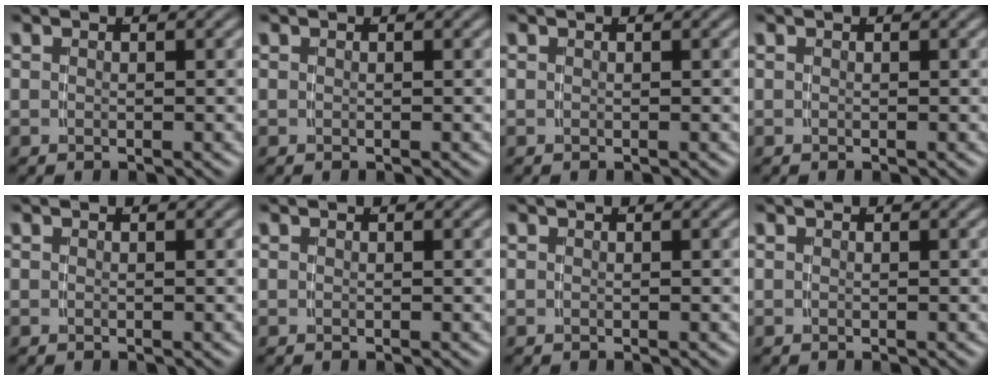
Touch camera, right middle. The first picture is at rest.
{"total": 0.0}
{"total": 0.0}
{"total": 0.0}
{"total": 0.0}
{"total": 0.0}
{"total": 0.0}
{"total": 0.0}